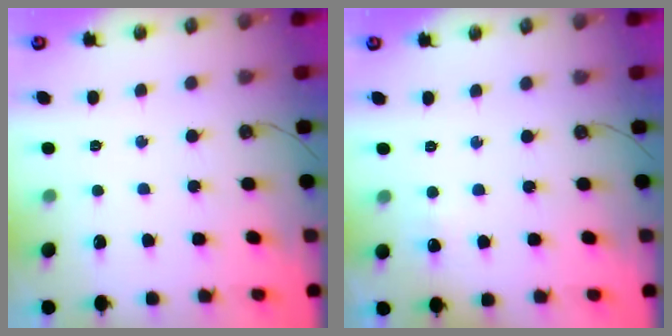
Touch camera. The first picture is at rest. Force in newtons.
{"total": 3.9, "press": 3.9, "slide": 0.2}